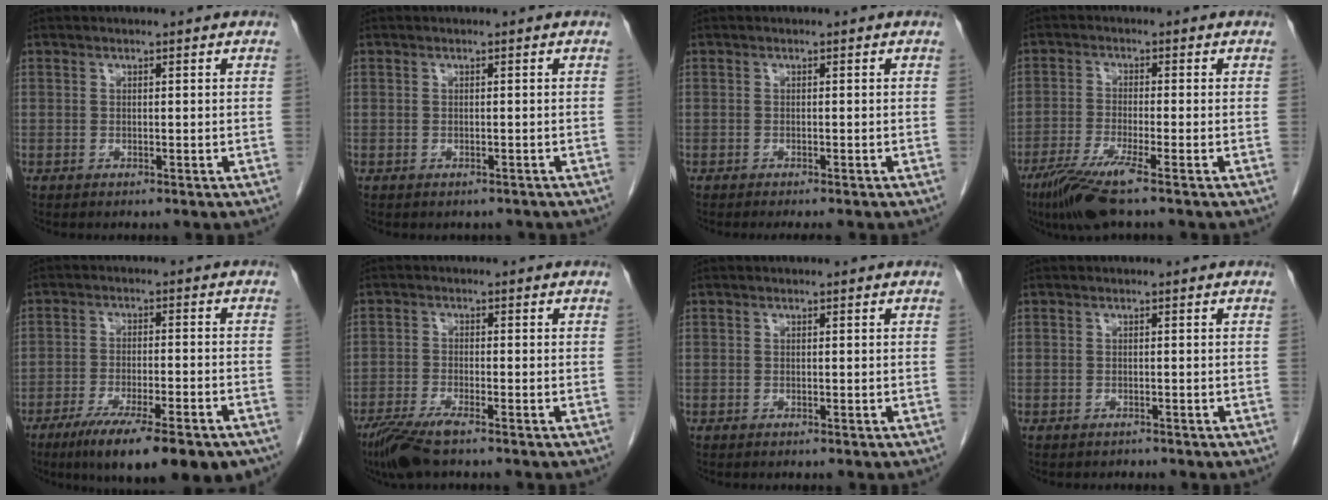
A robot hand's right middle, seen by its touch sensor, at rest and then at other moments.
{"total": 1.0, "force": [-0.9, 0.6, 0.1], "torque": [-0.006, 0.000, -0.012]}
{"total": 3.2, "force": [-2.8, 0.2, 1.5], "torque": [-0.015, -0.005, -0.037]}
{"total": 7.0, "force": [-4.6, -0.3, 5.3], "torque": [-0.105, -0.023, -0.090]}
{"total": 17.6, "force": [-12.4, 3.4, 11.9], "torque": [-0.137, -0.020, -0.185]}
{"total": 6.0, "force": [-4.4, 0.5, 4.0], "torque": [-0.081, -0.017, -0.082]}
{"total": 0.0}
{"total": 0.6, "force": [-0.6, 0.2, -0.1], "torque": [-0.005, -0.001, -0.010]}